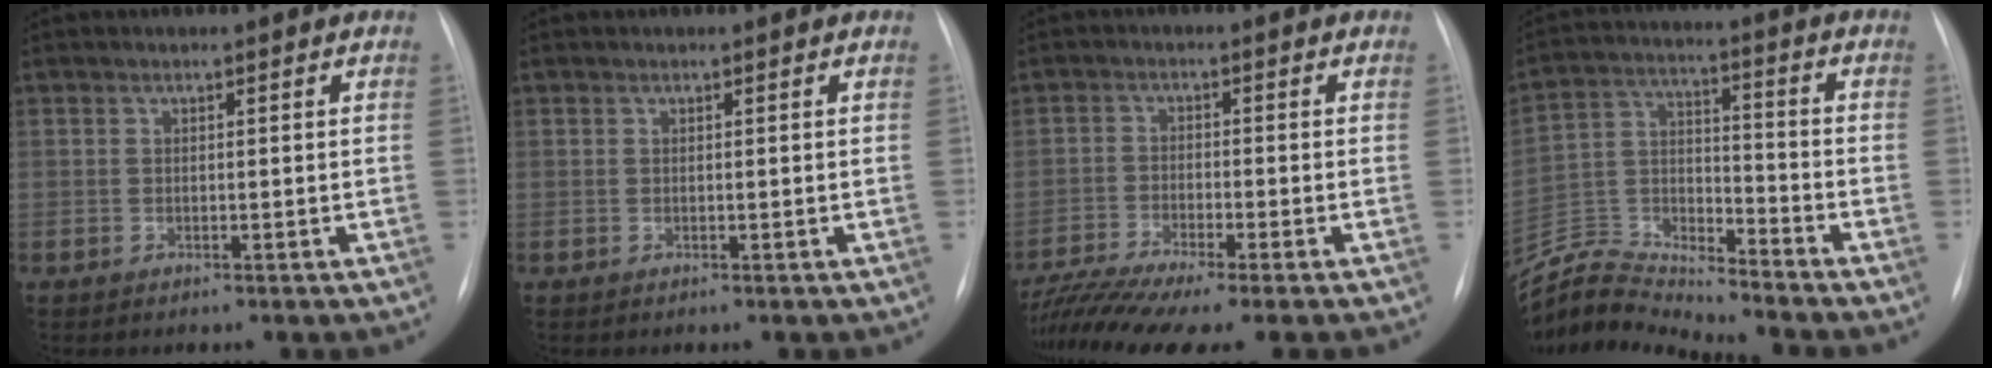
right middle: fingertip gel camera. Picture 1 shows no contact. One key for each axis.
{"total": 0.0}
{"total": 10.3, "fx": -8.7, "fy": -0.8, "fz": 5.3, "tx": -0.093, "ty": -0.019, "tz": -0.145}
{"total": 11.8, "fx": -11.7, "fy": -1.1, "fz": -0.4, "tx": 0.000, "ty": 0.040, "tz": -0.229}